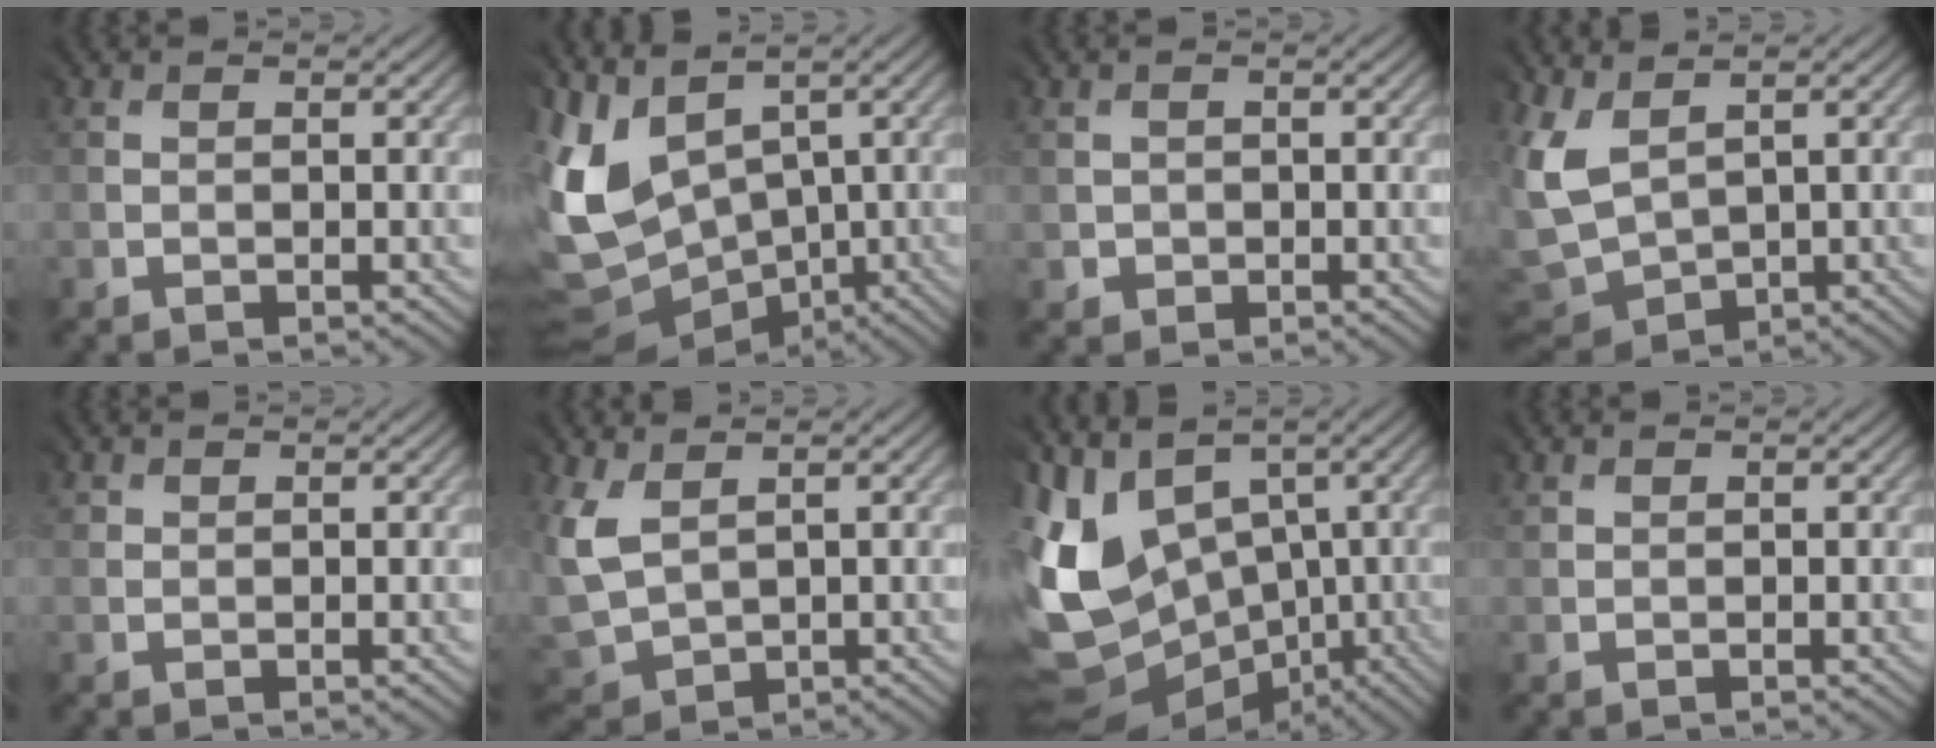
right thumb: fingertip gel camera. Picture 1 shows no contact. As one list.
[{"total": 11.0, "force": [1.9, 8.4, 6.9], "torque": [-0.210, -0.025, 0.049]}, {"total": 1.4, "force": [0.3, 0.8, -1.1], "torque": [0.017, -0.004, 0.004]}, {"total": 6.0, "force": [2.3, 4.3, 3.5], "torque": [-0.145, -0.005, 0.041]}, {"total": 1.4, "force": [1.0, 0.9, -0.3], "torque": [0.008, -0.003, 0.016]}, {"total": 6.0, "force": [2.8, 4.4, 3.0], "torque": [-0.128, -0.007, 0.062]}, {"total": 13.1, "force": [0.4, 10.1, 8.3], "torque": [-0.226, -0.014, 0.020]}, {"total": 1.2, "force": [1.0, 0.7, 0.1], "torque": [-0.003, -0.001, 0.017]}]